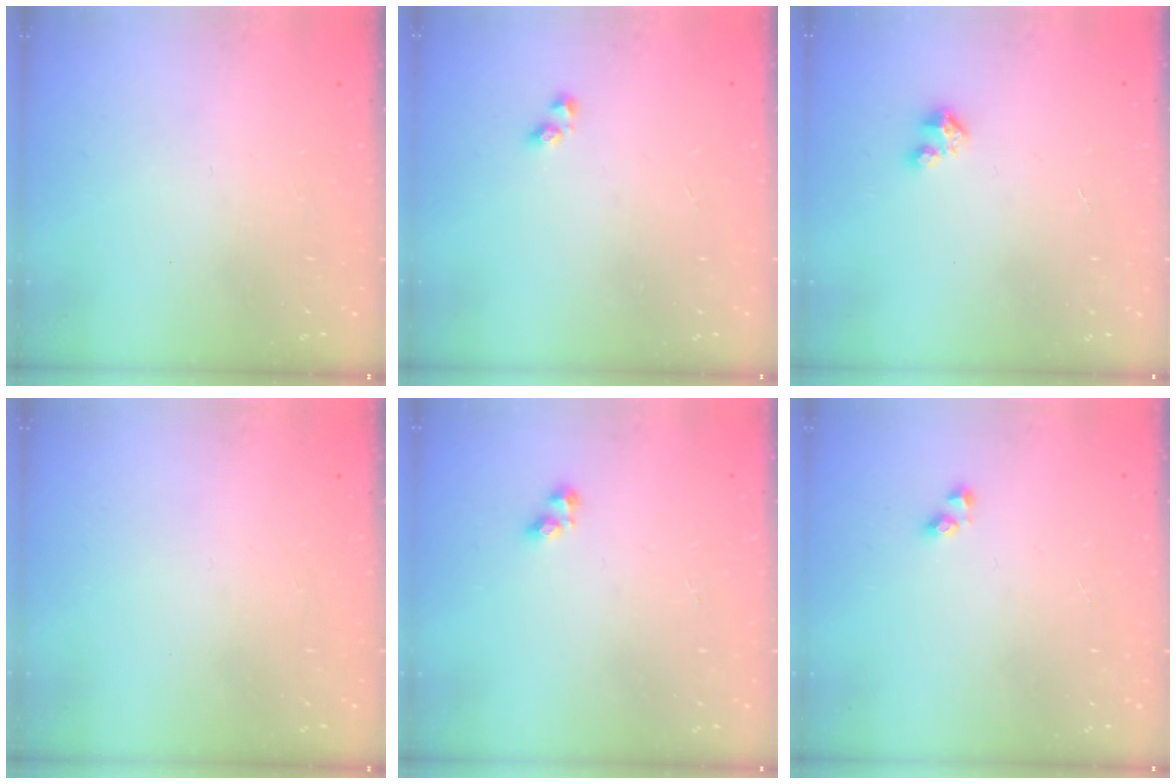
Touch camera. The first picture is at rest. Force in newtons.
{"total": 2.4, "press": 2.1, "slide": 1.2}
{"total": 2.3, "press": 2.3, "slide": 0.3}
{"total": 0.0}
{"total": 3.6, "press": 3.4, "slide": 1.2}
{"total": 2.9, "press": 2.8, "slide": 0.3}